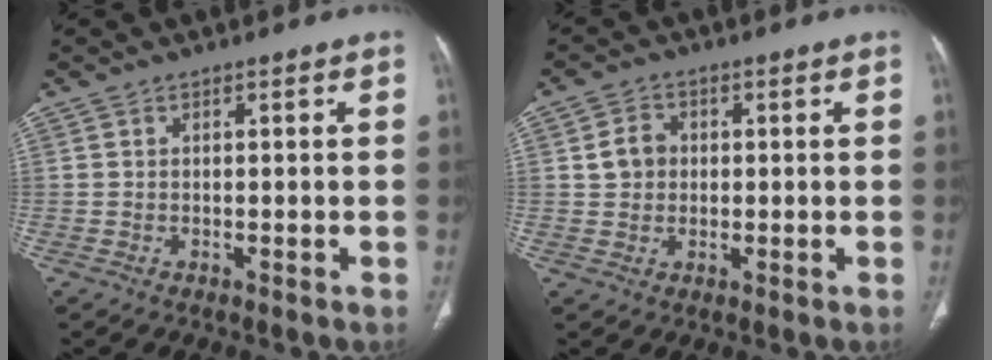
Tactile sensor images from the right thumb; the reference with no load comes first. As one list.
[{"total": 4.5, "force": [0.6, 3.9, 2.2], "torque": [-0.027, 0.007, 0.007]}]